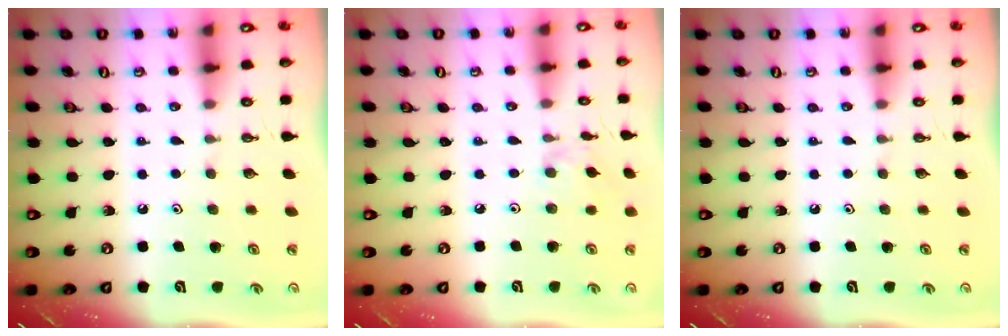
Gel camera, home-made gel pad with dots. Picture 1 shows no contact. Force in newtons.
{"total": 3.0, "press": 2.9, "slide": 0.5}
{"total": 0.0}